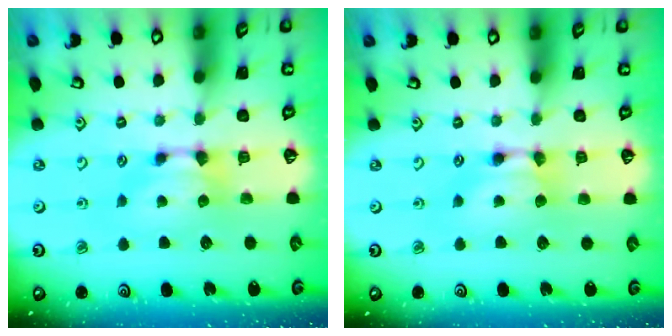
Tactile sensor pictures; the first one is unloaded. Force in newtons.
{"total": 1.8, "press": 1.7, "slide": 0.1}